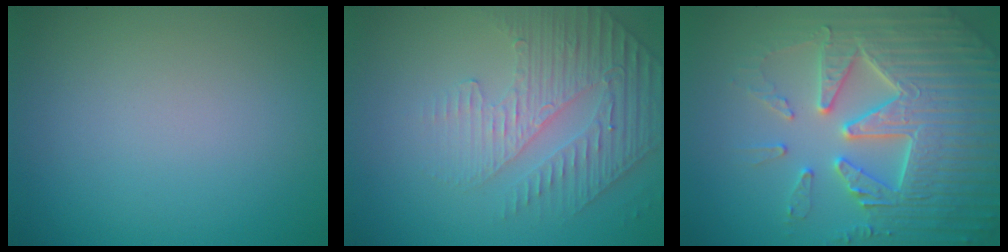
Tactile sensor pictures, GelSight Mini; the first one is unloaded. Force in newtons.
{"total": 4.7, "press": 3.3, "slide": 3.4}
{"total": 7.6, "press": 7.5, "slide": 1.5}